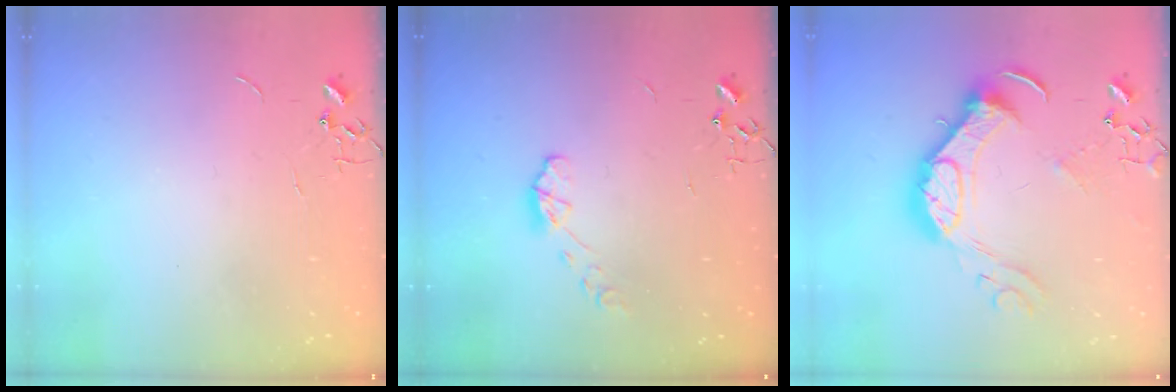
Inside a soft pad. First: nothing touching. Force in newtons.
{"total": 5.7, "press": 5.7, "slide": 0.2}
{"total": 16.4, "press": 16.4, "slide": 1.0}